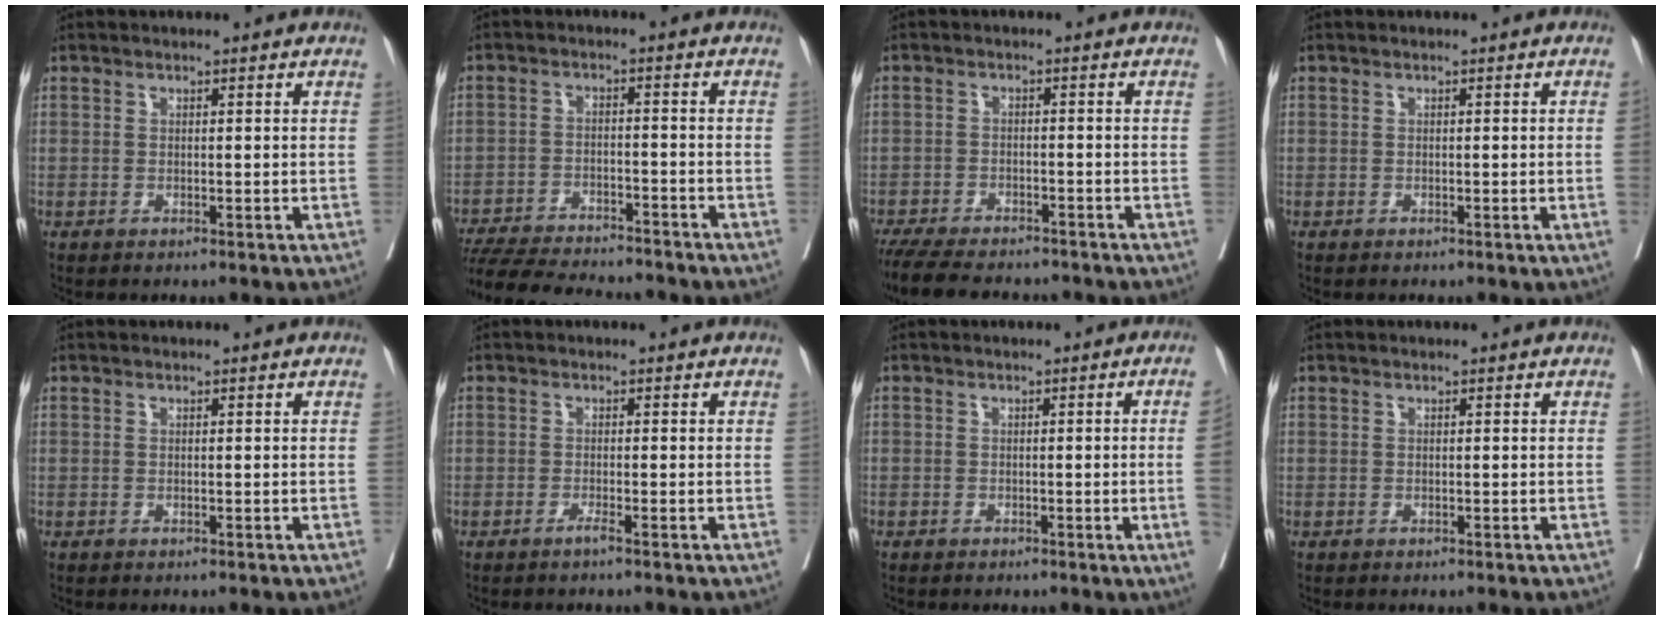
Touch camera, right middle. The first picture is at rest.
{"total": 16.0, "force": [-14.6, 1.9, 6.2], "torque": [-0.113, -0.022, -0.216]}
{"total": 13.2, "force": [-11.5, 3.1, 5.6], "torque": [-0.112, -0.018, -0.168]}
{"total": 0.7, "force": [-0.1, -0.2, 0.6], "torque": [-0.008, 0.000, 0.001]}
{"total": 0.0}
{"total": 1.0, "force": [-0.7, -0.4, 0.6], "torque": [-0.014, -0.002, -0.014]}
{"total": 3.5, "force": [-0.6, -1.4, 3.2], "torque": [-0.039, -0.006, -0.009]}
{"total": 0.0}